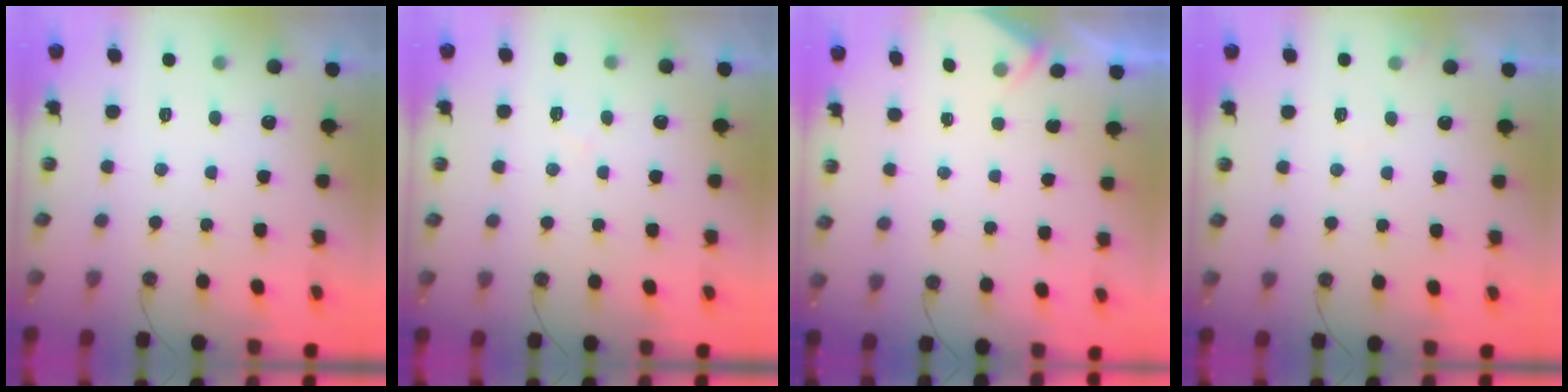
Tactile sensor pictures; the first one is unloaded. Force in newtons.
{"total": 5.3, "press": 5.2, "slide": 0.7}
{"total": 2.0, "press": 1.9, "slide": 0.4}
{"total": 3.7, "press": 3.7, "slide": 0.6}